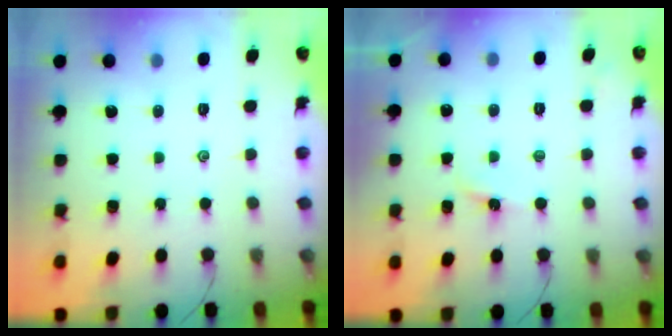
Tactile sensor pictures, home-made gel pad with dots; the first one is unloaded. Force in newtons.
{"total": 3.0, "press": 3.0, "slide": 0.4}